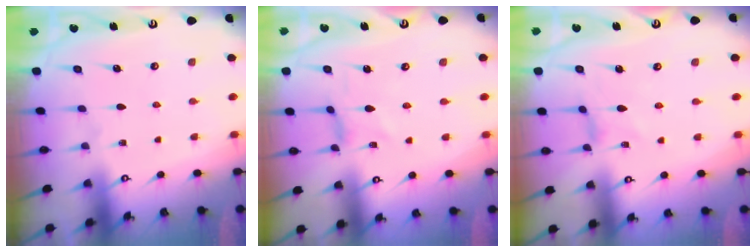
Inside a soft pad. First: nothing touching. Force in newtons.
{"total": 0.0}
{"total": 0.0}